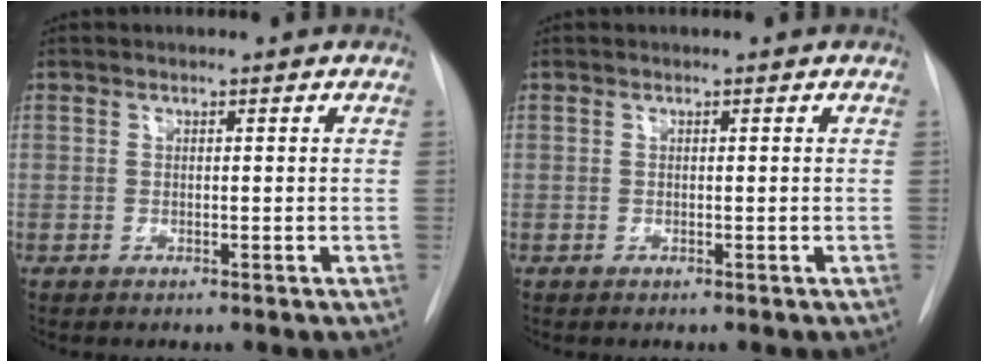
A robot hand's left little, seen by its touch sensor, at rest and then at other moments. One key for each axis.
{"total": 0.0}